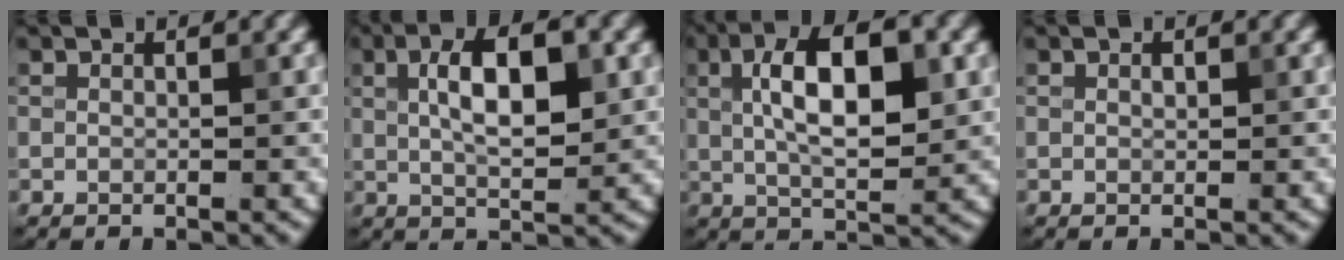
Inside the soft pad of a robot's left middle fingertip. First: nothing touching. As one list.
[{"total": 6.4, "force": [1.2, 2.3, 5.9], "torque": [-0.103, 0.010, 0.020]}, {"total": 8.3, "force": [1.3, 3.2, 7.6], "torque": [-0.129, 0.010, 0.020]}, {"total": 0.6, "force": [0.1, 0.4, 0.5], "torque": [-0.015, 0.002, 0.001]}]